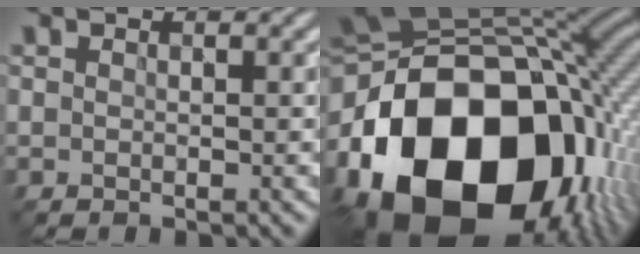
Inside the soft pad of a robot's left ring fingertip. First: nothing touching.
{"total": 22.4, "force": [-7.1, 15.3, 14.7], "torque": [-0.311, -0.018, -0.110]}